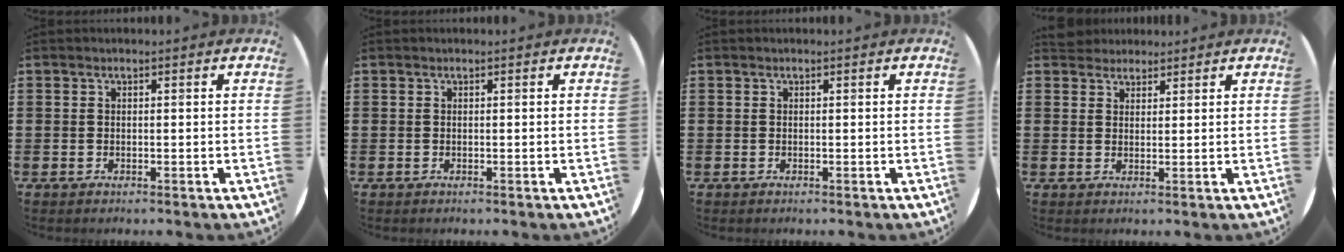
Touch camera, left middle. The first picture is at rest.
{"total": 0.0}
{"total": 0.0}
{"total": 2.4, "force": [2.3, 0.8, -0.2], "torque": [-0.001, 0.004, 0.045]}